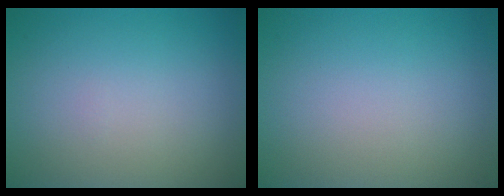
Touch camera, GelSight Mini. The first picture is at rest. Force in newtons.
{"total": 0.0}